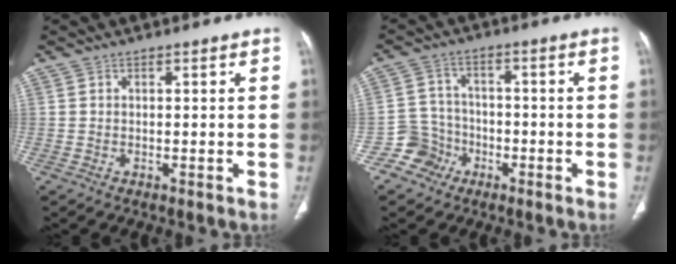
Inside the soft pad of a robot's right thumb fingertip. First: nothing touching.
{"total": 6.3, "force": [-3.4, 5.3, -0.1], "torque": [0.037, 0.034, -0.066]}